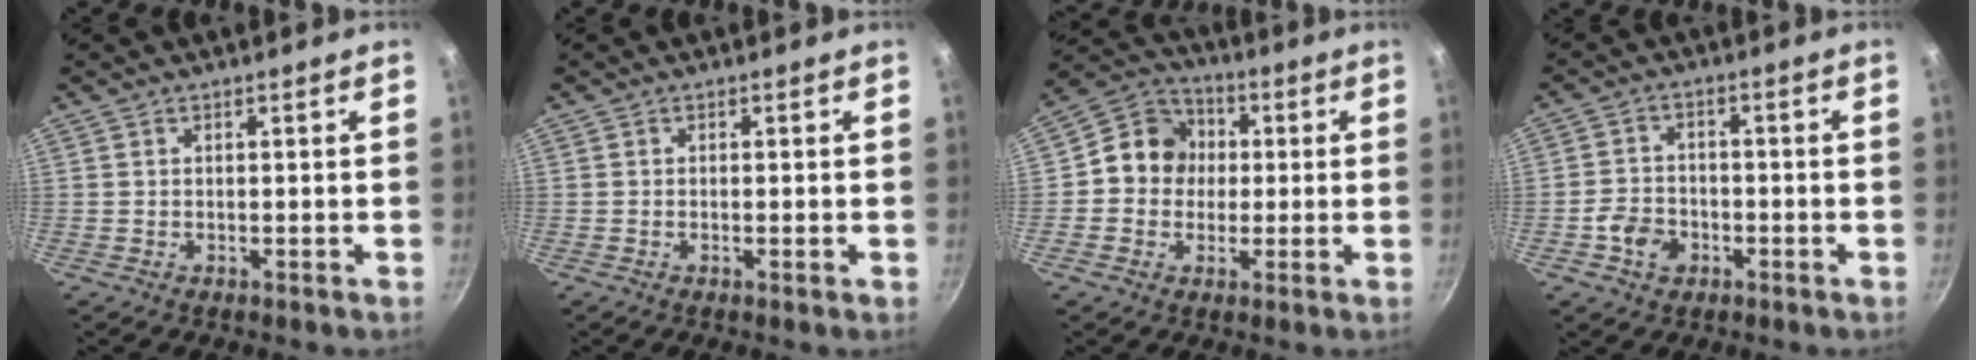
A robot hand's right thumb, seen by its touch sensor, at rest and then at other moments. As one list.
[{"total": 0.7, "force": [-0.2, 0.1, 0.7], "torque": [-0.013, -0.001, -0.006]}, {"total": 10.0, "force": [0.4, 9.1, 4.1], "torque": [-0.030, 0.022, -0.017]}, {"total": 5.8, "force": [-2.5, 4.4, 2.8], "torque": [-0.041, 0.025, -0.048]}]